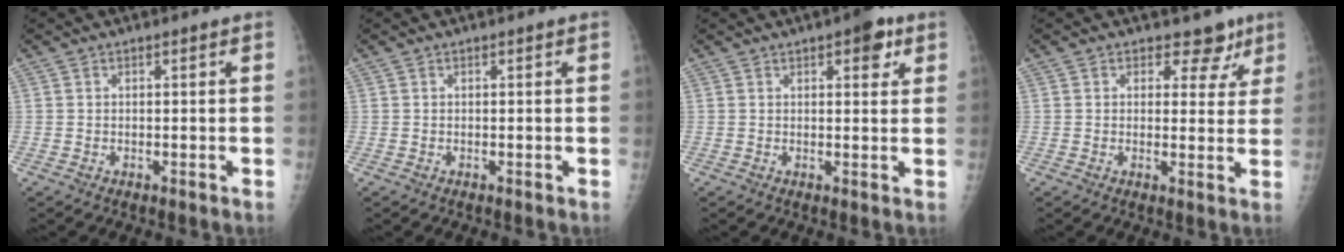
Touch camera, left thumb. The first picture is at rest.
{"total": 0.0}
{"total": 4.9, "force": [2.6, 2.1, 3.7], "torque": [-0.029, -0.006, 0.026]}
{"total": 5.4, "force": [3.8, 3.7, 1.2], "torque": [0.020, -0.019, 0.041]}